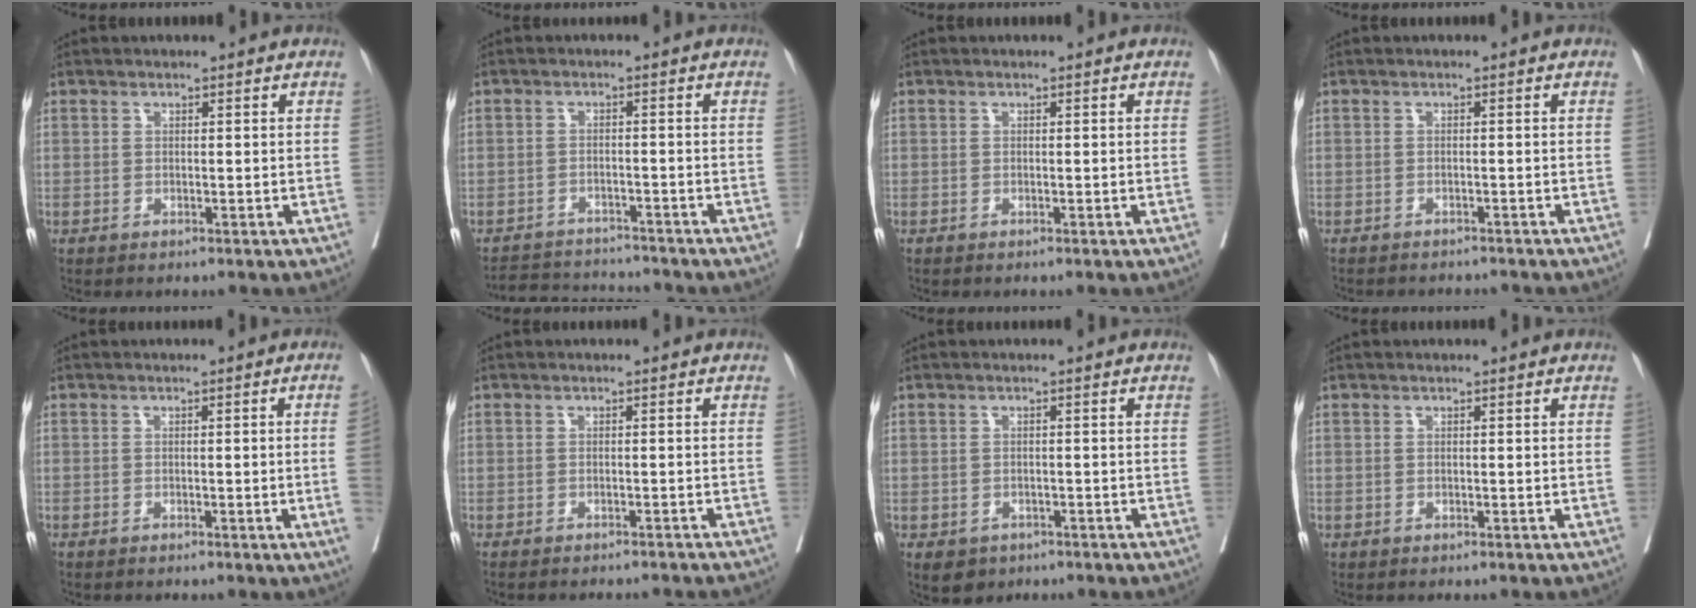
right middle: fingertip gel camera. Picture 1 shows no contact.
{"total": 6.7, "force": [-6.6, 1.1, 0.2], "torque": [-0.001, 0.005, -0.106]}
{"total": 0.0}
{"total": 6.4, "force": [-6.1, 1.3, 1.6], "torque": [-0.016, -0.004, -0.077]}
{"total": 3.0, "force": [-0.4, -1.1, 2.8], "torque": [-0.037, -0.004, -0.007]}
{"total": 10.8, "force": [-10.0, 1.3, 4.0], "torque": [-0.043, -0.012, -0.110]}
{"total": 4.8, "force": [-3.2, 3.4, 1.4], "torque": [-0.020, 0.001, -0.043]}
{"total": 1.0, "force": [0.2, -0.7, -0.7], "torque": [0.019, 0.004, 0.001]}